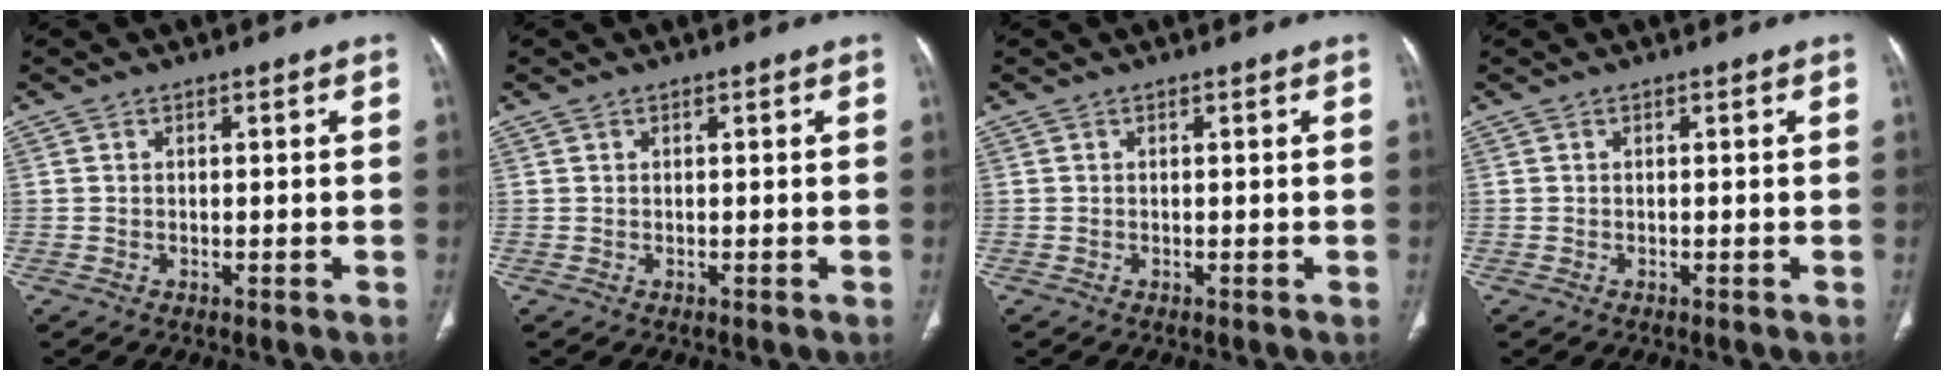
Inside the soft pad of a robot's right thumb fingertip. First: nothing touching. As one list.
[{"total": 0.0}, {"total": 0.0}, {"total": 0.0}]